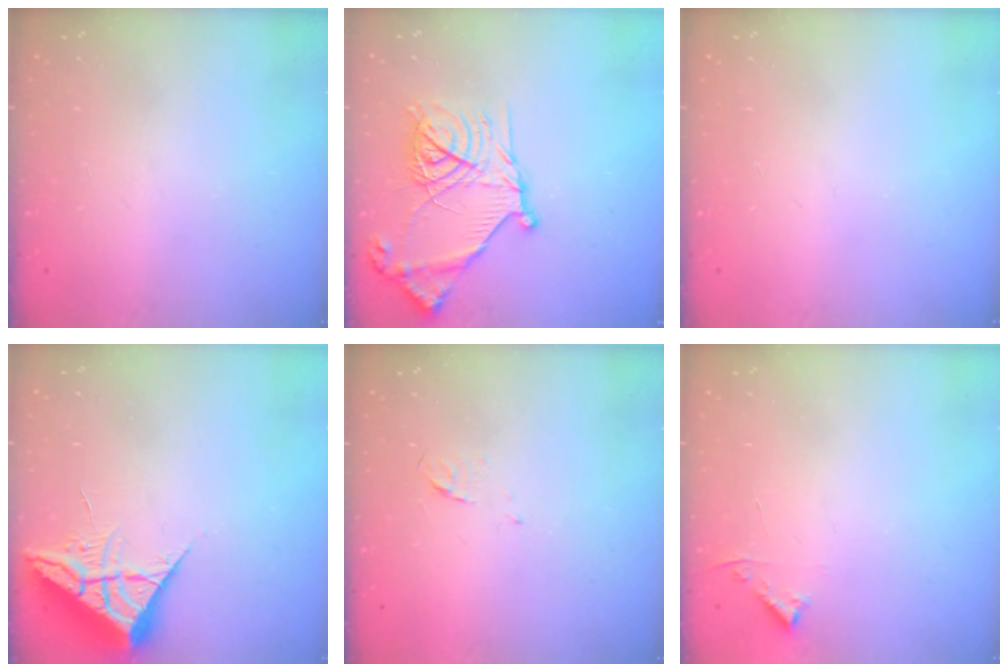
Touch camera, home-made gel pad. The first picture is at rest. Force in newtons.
{"total": 18.8, "press": 18.7, "slide": 2.0}
{"total": 0.0}
{"total": 6.9, "press": 6.9, "slide": 0.4}
{"total": 3.5, "press": 3.4, "slide": 0.8}
{"total": 3.1, "press": 3.0, "slide": 0.3}